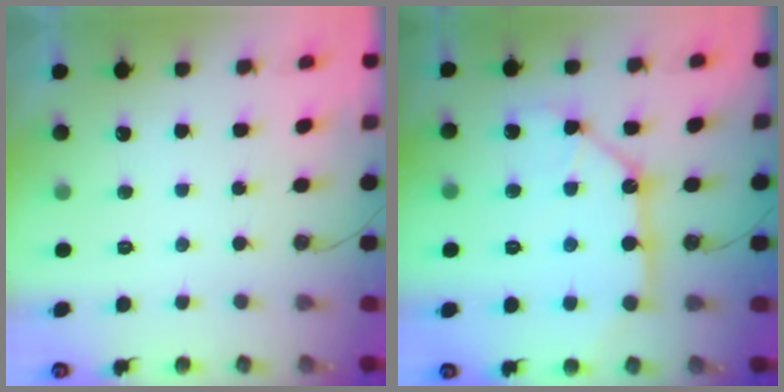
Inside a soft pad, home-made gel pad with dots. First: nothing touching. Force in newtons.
{"total": 11.8, "press": 11.8, "slide": 1.2}